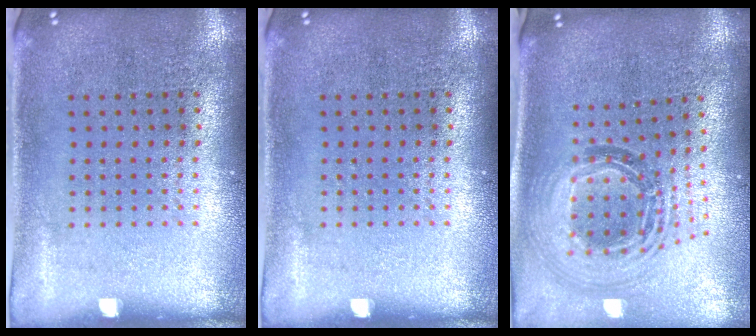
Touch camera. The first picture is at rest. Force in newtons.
{"total": 0.0}
{"total": 1.4, "press": 1.2, "slide": 0.7}